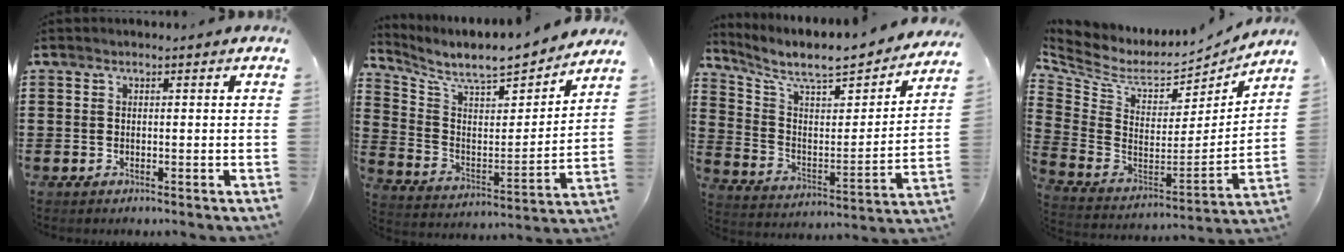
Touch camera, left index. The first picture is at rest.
{"total": 7.6, "force": [7.1, 1.1, 2.5], "torque": [-0.078, -0.062, 0.115]}
{"total": 7.3, "force": [6.3, 1.3, 3.4], "torque": [-0.099, -0.051, 0.103]}
{"total": 6.1, "force": [4.8, 2.8, 2.5], "torque": [-0.082, -0.047, 0.080]}